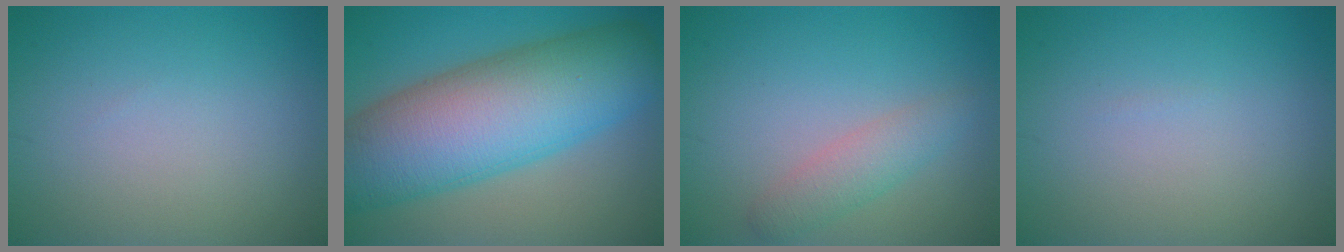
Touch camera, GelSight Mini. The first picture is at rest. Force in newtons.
{"total": 13.8, "press": 13.8, "slide": 0.2}
{"total": 2.5, "press": 2.5, "slide": 0.2}
{"total": 0.0}